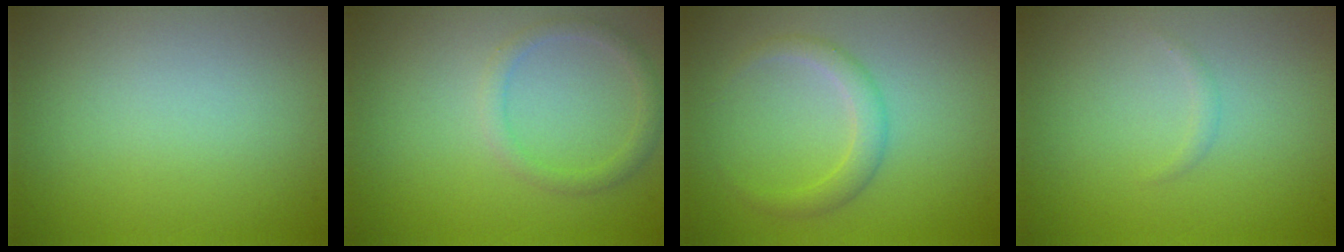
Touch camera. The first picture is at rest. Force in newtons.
{"total": 1.5, "press": 1.5, "slide": 0.1}
{"total": 2.0, "press": 2.0, "slide": 0.1}
{"total": 0.5, "press": 0.5, "slide": 0.0}